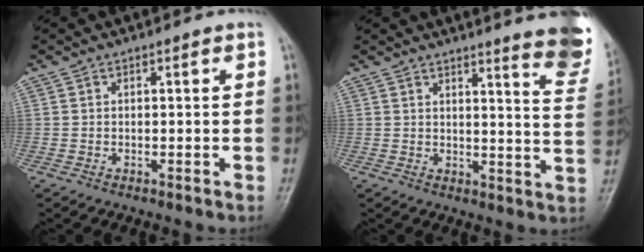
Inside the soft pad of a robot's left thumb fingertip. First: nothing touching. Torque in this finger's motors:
{"motor_torque": [2.53, 1.42, 0.76, -0.94, 0.27]}